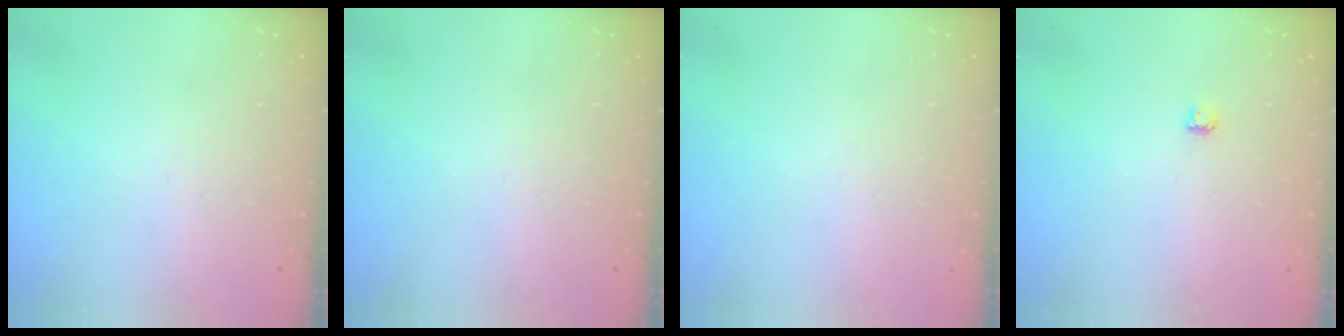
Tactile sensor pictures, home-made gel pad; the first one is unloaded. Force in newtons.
{"total": 0.0}
{"total": 0.0}
{"total": 3.2, "press": 3.2, "slide": 0.4}